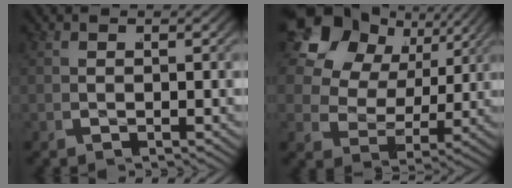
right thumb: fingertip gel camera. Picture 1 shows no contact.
{"total": 8.8, "force": [2.8, 6.3, 5.5], "torque": [-0.124, -0.012, 0.044]}